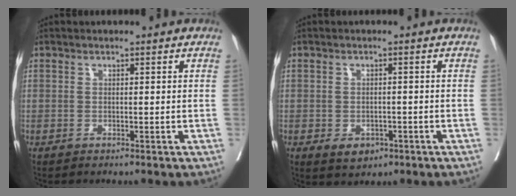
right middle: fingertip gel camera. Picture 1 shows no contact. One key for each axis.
{"total": 3.5, "fx": -1.7, "fy": 2.4, "fz": 1.8, "tx": -0.022, "ty": 0.000, "tz": -0.015}